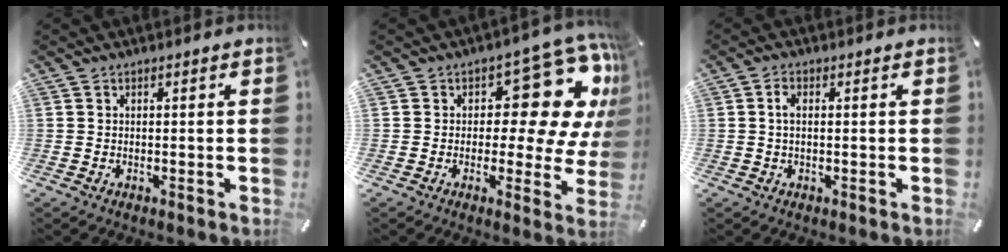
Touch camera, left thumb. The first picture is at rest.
{"total": 18.4, "force": [6.9, 9.8, 14.0], "torque": [-0.159, -0.056, 0.112]}
{"total": 2.6, "force": [0.4, 1.2, 2.3], "torque": [-0.048, 0.005, 0.004]}